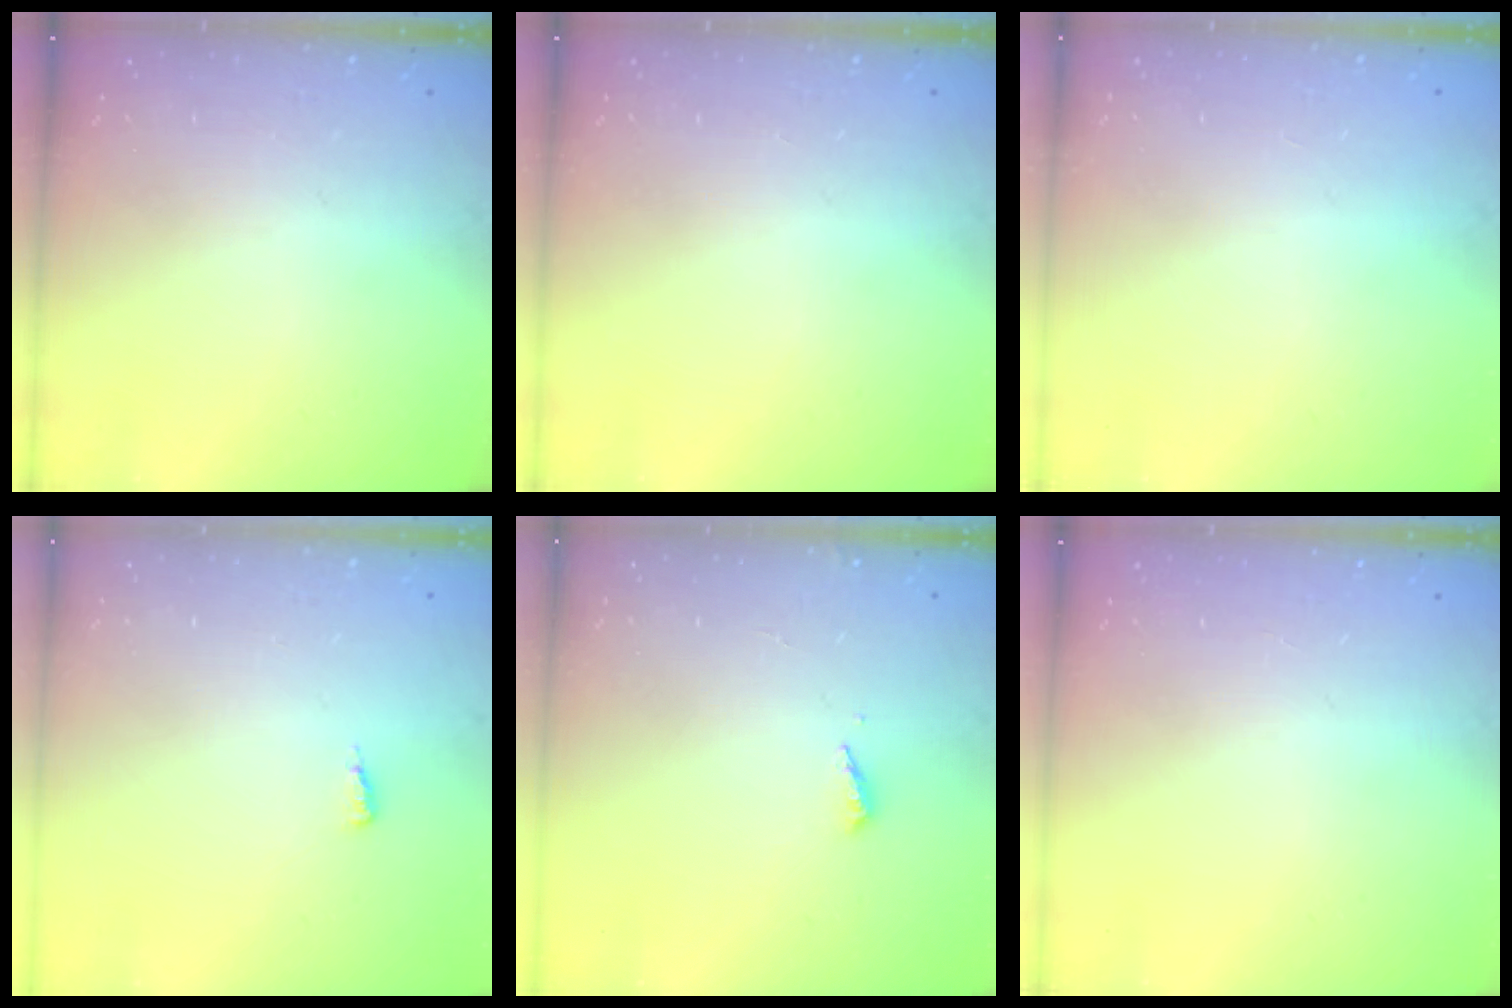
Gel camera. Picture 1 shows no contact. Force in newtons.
{"total": 0.0}
{"total": 1.1, "press": 0.8, "slide": 0.7}
{"total": 3.7, "press": 3.7, "slide": 0.5}
{"total": 2.0, "press": 2.0, "slide": 0.2}
{"total": 0.0}